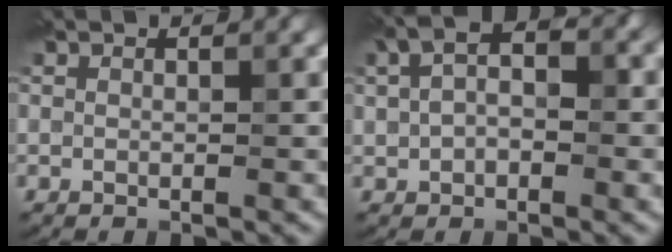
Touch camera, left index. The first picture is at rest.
{"total": 6.1, "force": [1.0, 3.8, 4.6], "torque": [-0.081, 0.022, 0.006]}